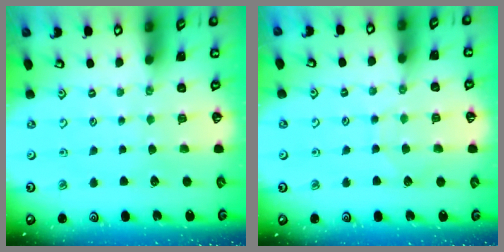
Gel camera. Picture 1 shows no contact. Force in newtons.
{"total": 5.0, "press": 5.0, "slide": 0.5}